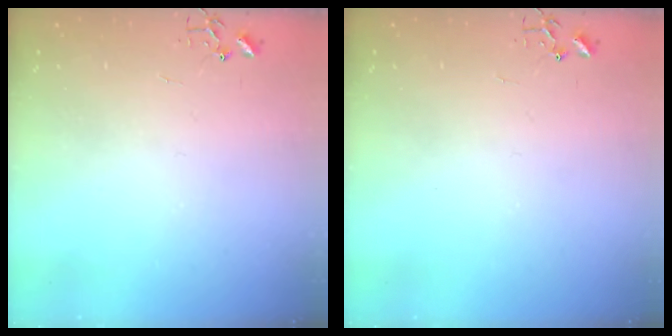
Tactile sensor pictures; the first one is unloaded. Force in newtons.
{"total": 0.0}